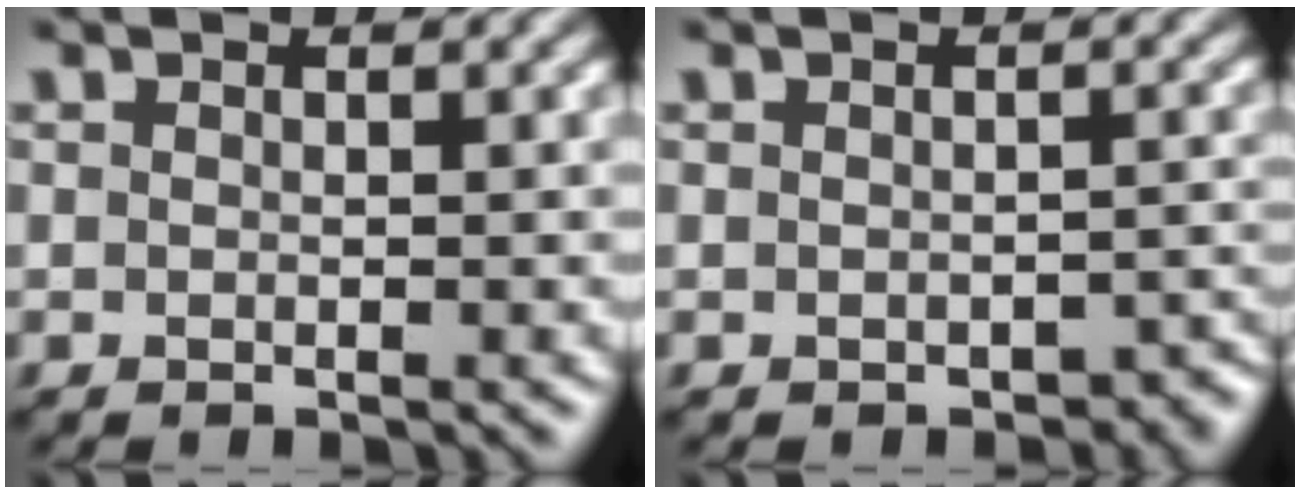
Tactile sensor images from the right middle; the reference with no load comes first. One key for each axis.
{"total": 2.2, "fx": -1.0, "fy": 1.3, "fz": 1.5, "tx": -0.020, "ty": -0.010, "tz": -0.006}